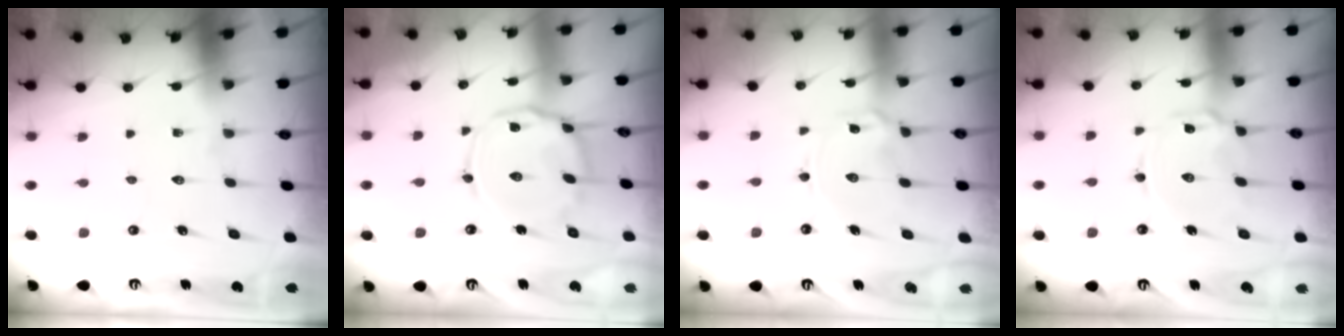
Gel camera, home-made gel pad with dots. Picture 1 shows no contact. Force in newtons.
{"total": 10.3, "press": 10.3, "slide": 0.7}
{"total": 2.6, "press": 2.6, "slide": 0.4}
{"total": 4.9, "press": 4.9, "slide": 0.4}